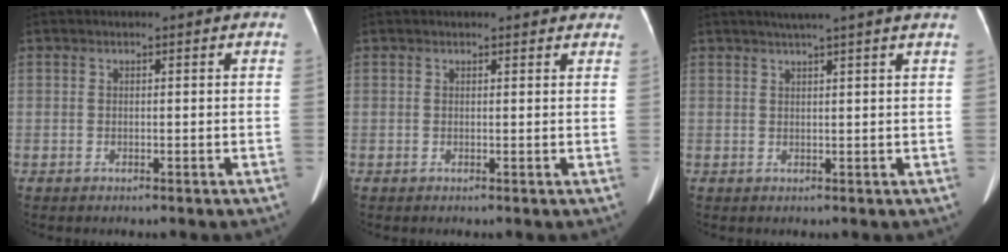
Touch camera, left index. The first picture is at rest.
{"total": 3.8, "force": [3.6, 1.1, 0.8], "torque": [-0.007, 0.008, 0.029]}
{"total": 5.8, "force": [4.7, -1.2, 3.3], "torque": [-0.045, 0.019, 0.060]}